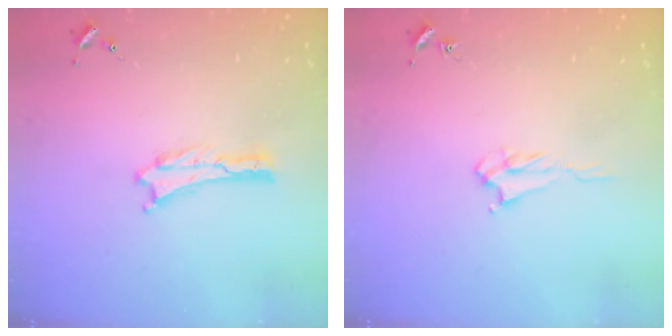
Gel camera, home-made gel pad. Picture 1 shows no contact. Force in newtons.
{"total": 3.1, "press": 3.1, "slide": 0.5}